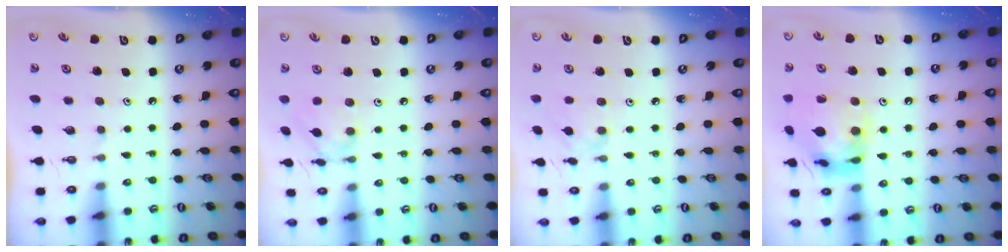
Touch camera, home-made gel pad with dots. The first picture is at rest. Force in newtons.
{"total": 7.0, "press": 6.9, "slide": 0.3}
{"total": 4.0, "press": 3.9, "slide": 0.4}
{"total": 15.0, "press": 14.9, "slide": 1.4}